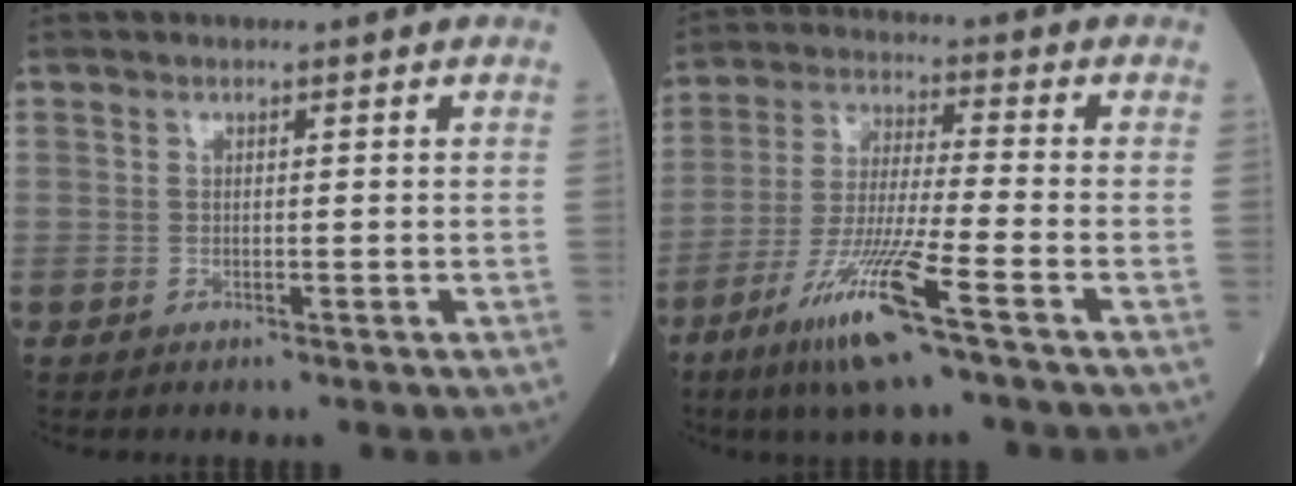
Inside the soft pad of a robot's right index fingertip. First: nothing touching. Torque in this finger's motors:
{"motor_torque": [1.51, -0.63, 0.80, 0.21]}